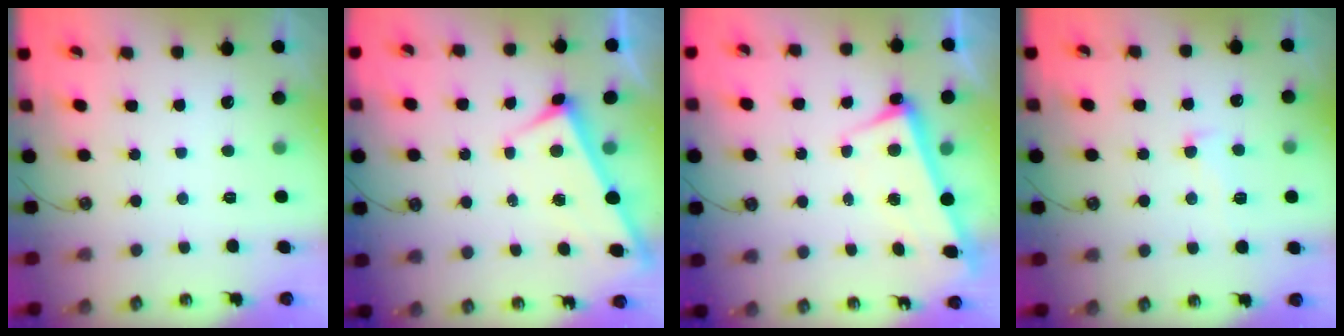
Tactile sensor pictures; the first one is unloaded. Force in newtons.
{"total": 3.3, "press": 3.3, "slide": 0.0}
{"total": 3.4, "press": 3.3, "slide": 0.9}
{"total": 1.4, "press": 1.1, "slide": 0.8}